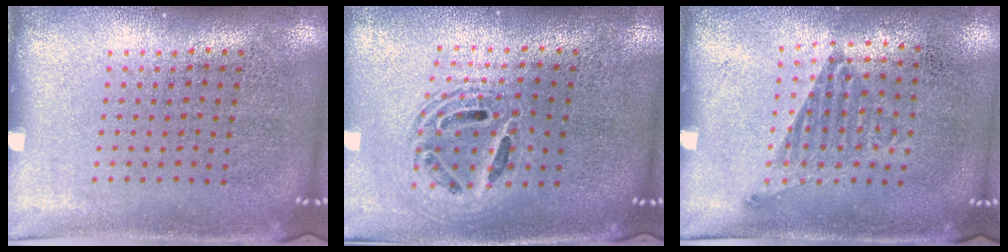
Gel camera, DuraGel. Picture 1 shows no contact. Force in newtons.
{"total": 1.8, "press": 1.5, "slide": 1.1}
{"total": 1.0, "press": 0.8, "slide": 0.7}